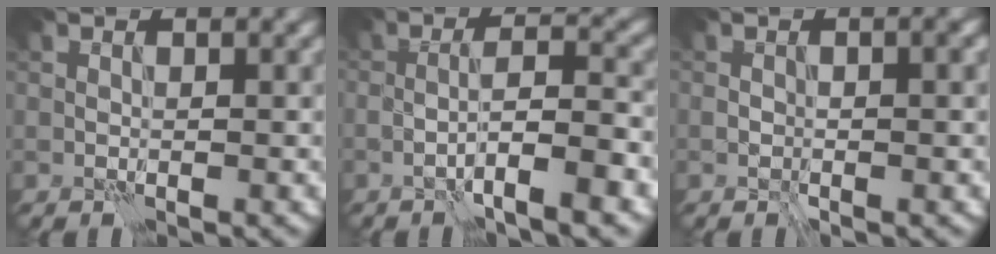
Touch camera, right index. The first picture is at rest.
{"total": 5.1, "force": [-2.0, 0.8, 4.6], "torque": [-0.073, 0.012, -0.040]}
{"total": 2.1, "force": [-0.4, 0.8, 1.9], "torque": [-0.029, -0.002, -0.008]}